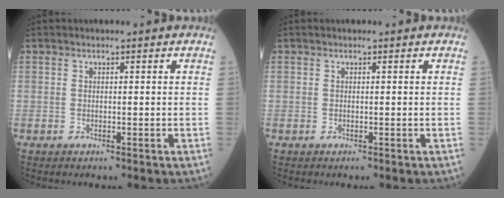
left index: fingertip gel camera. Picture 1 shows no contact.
{"total": 0.0}